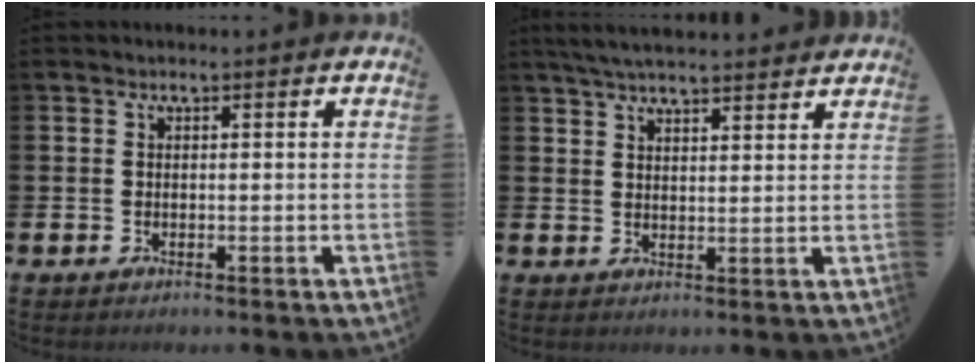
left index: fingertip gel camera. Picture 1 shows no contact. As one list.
[{"total": 4.7, "force": [4.6, 0.5, 1.2], "torque": [-0.034, -0.013, 0.084]}]